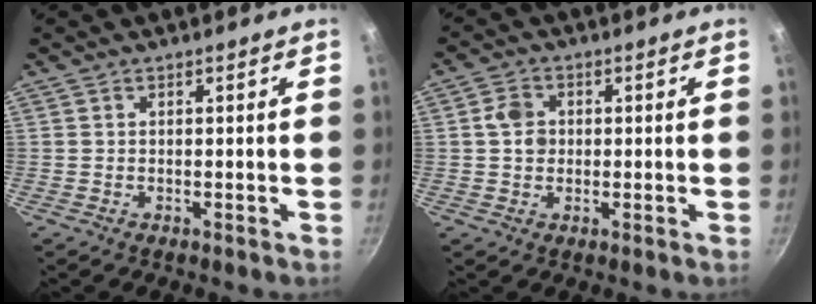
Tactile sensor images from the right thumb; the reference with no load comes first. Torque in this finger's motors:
{"motor_torque": [0.25, -0.09, -0.15, 0.43, -0.07]}